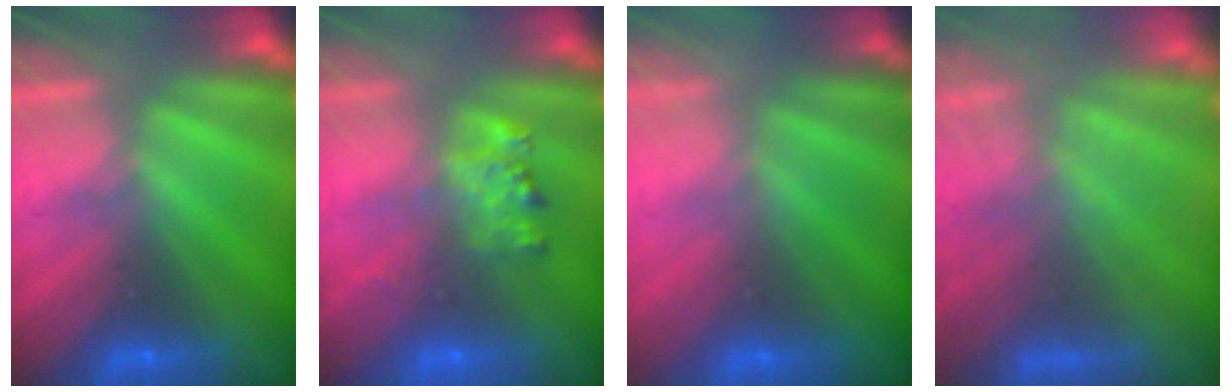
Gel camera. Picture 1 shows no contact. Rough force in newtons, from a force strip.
{"total": 2.2}
{"total": 2.8}
{"total": 10.1}